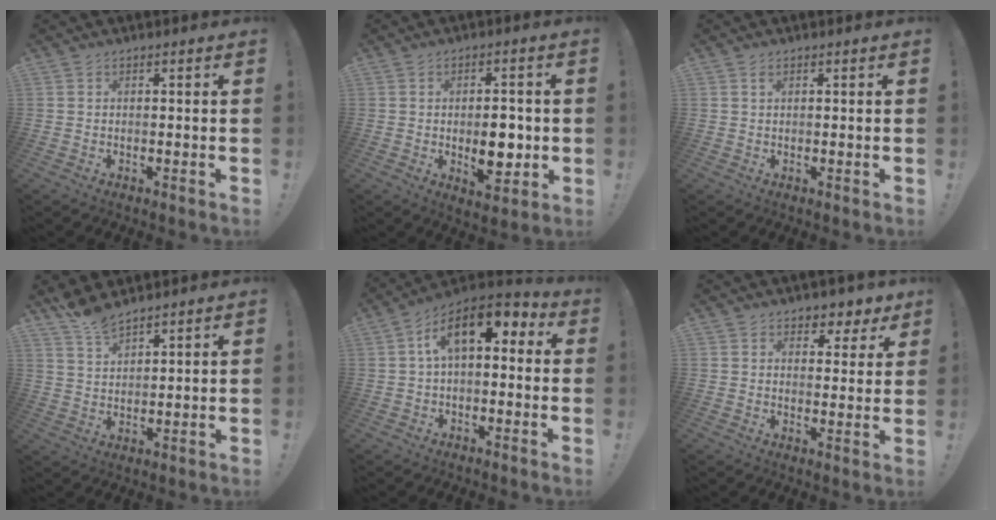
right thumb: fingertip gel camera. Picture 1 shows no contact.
{"total": 9.2, "force": [-1.3, 5.3, 7.5], "torque": [-0.102, 0.002, -0.020]}
{"total": 0.8, "force": [0.5, 0.4, 0.5], "torque": [-0.009, -0.001, 0.008]}
{"total": 6.0, "force": [5.5, 1.4, 2.1], "torque": [-0.045, -0.036, 0.103]}
{"total": 11.8, "force": [3.6, 5.9, 9.6], "torque": [-0.167, -0.003, 0.066]}
{"total": 5.4, "force": [4.1, 3.3, 0.8], "torque": [0.002, -0.037, 0.076]}